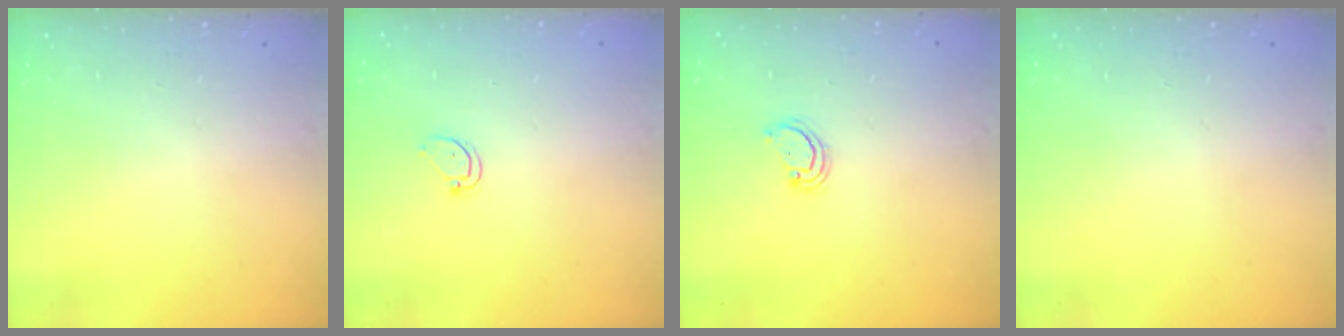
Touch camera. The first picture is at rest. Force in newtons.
{"total": 3.6, "press": 3.6, "slide": 0.2}
{"total": 2.6, "press": 2.6, "slide": 0.3}
{"total": 0.0}